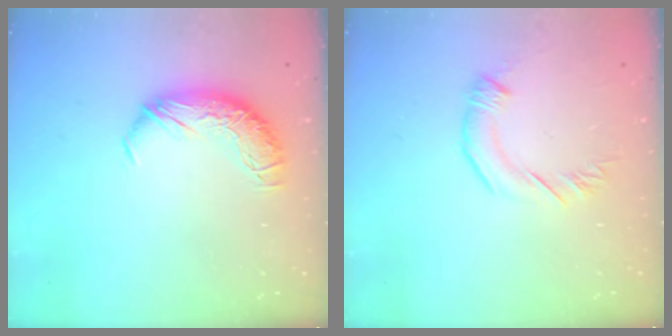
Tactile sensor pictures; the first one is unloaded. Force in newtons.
{"total": 3.0, "press": 2.9, "slide": 0.5}